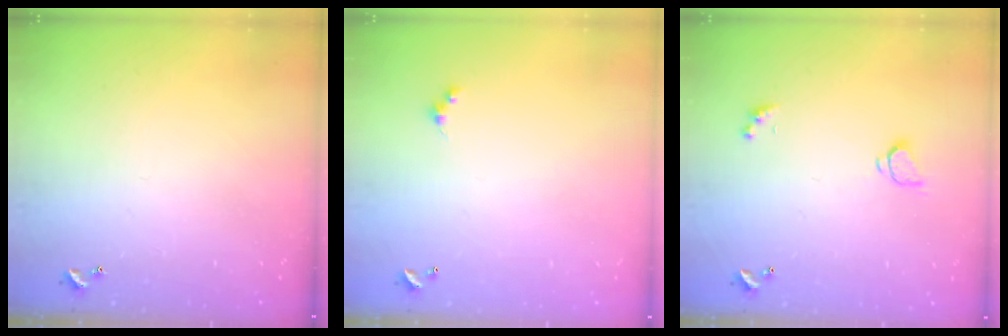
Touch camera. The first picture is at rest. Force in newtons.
{"total": 1.5, "press": 1.4, "slide": 0.3}
{"total": 1.6, "press": 1.5, "slide": 0.4}